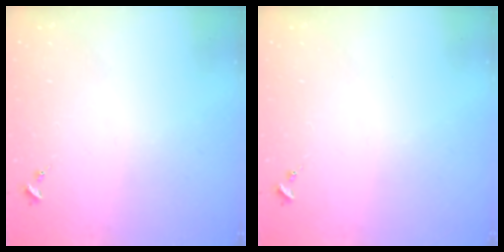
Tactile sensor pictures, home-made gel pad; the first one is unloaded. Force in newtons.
{"total": 0.0}